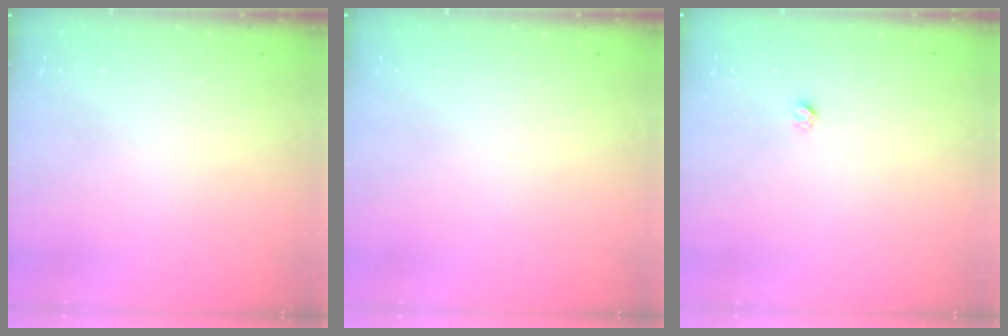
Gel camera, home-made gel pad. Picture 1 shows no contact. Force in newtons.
{"total": 0.0}
{"total": 1.9, "press": 1.9, "slide": 0.1}